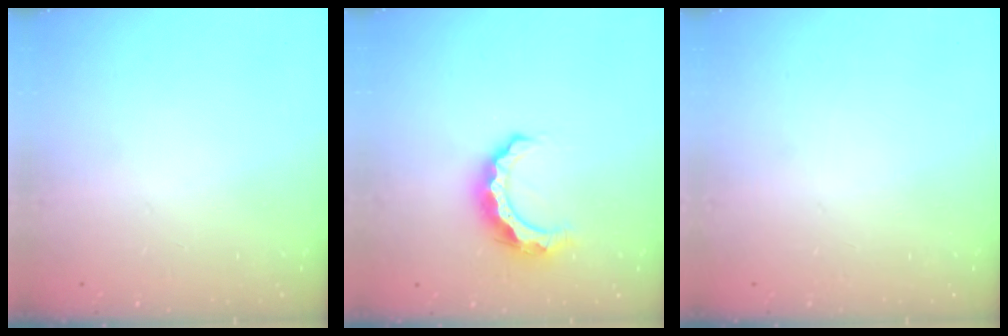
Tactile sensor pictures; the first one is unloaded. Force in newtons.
{"total": 8.4, "press": 8.4, "slide": 0.3}
{"total": 0.0}